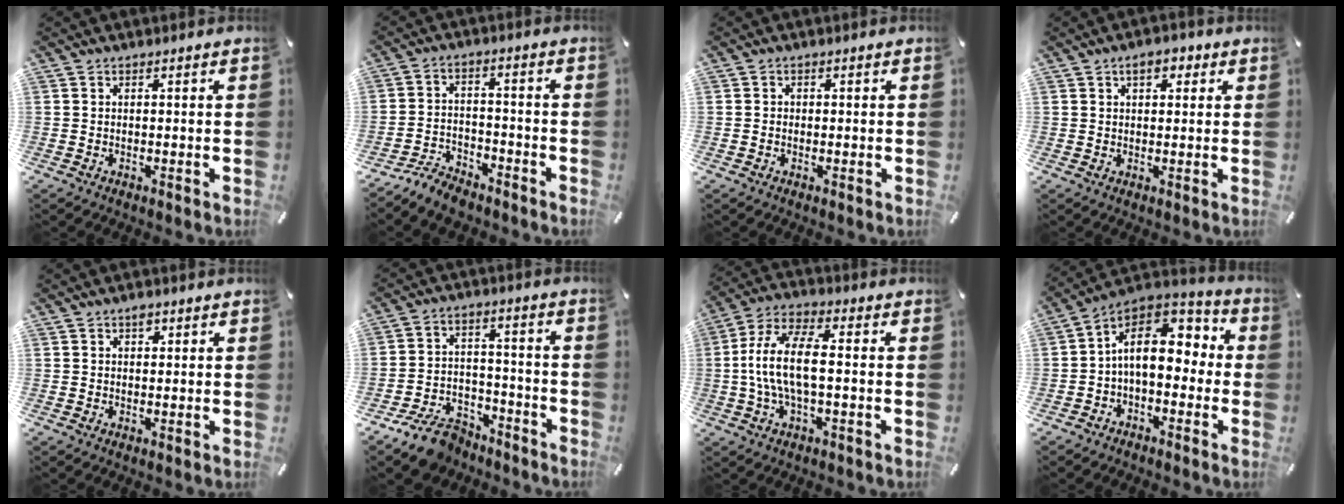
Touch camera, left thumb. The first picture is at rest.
{"total": 6.7, "force": [-6.1, 2.4, 1.7], "torque": [-0.029, 0.037, -0.117]}
{"total": 1.0, "force": [-0.3, 0.8, 0.5], "torque": [-0.009, 0.003, -0.008]}
{"total": 4.1, "force": [1.7, 2.3, 2.9], "torque": [-0.037, -0.001, 0.023]}
{"total": 1.5, "force": [0.7, 1.0, 0.8], "torque": [-0.009, 0.000, 0.012]}
{"total": 10.2, "force": [-7.8, 5.3, 3.7], "torque": [-0.052, 0.060, -0.142]}
{"total": 12.1, "force": [-0.9, 4.8, 11.1], "torque": [-0.226, -0.002, -0.018]}
{"total": 13.2, "force": [1.6, 9.2, 9.4], "torque": [-0.146, -0.007, 0.025]}